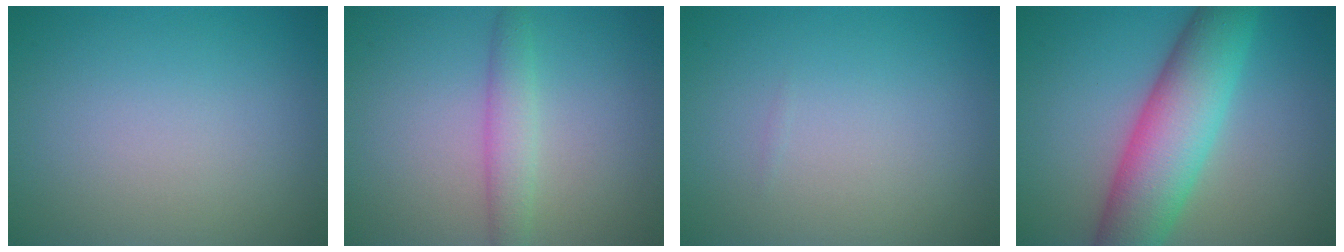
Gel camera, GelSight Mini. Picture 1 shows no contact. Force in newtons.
{"total": 2.4, "press": 2.4, "slide": 0.1}
{"total": 0.0}
{"total": 8.8, "press": 8.8, "slide": 0.2}